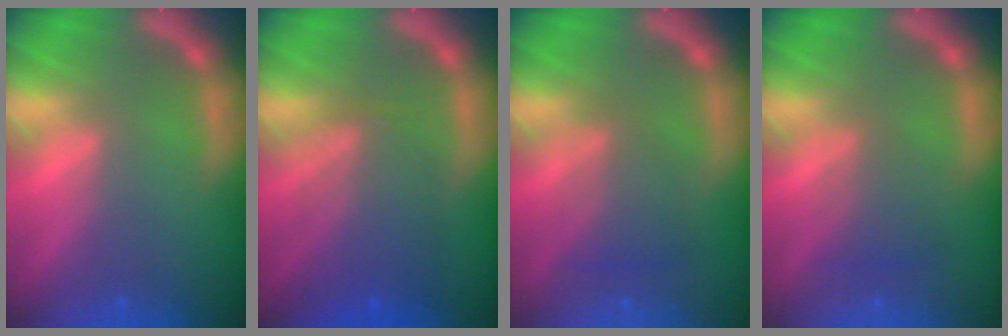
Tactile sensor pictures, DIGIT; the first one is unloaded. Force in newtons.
{"total": 6.1}
{"total": 3.4}
{"total": 2.5}